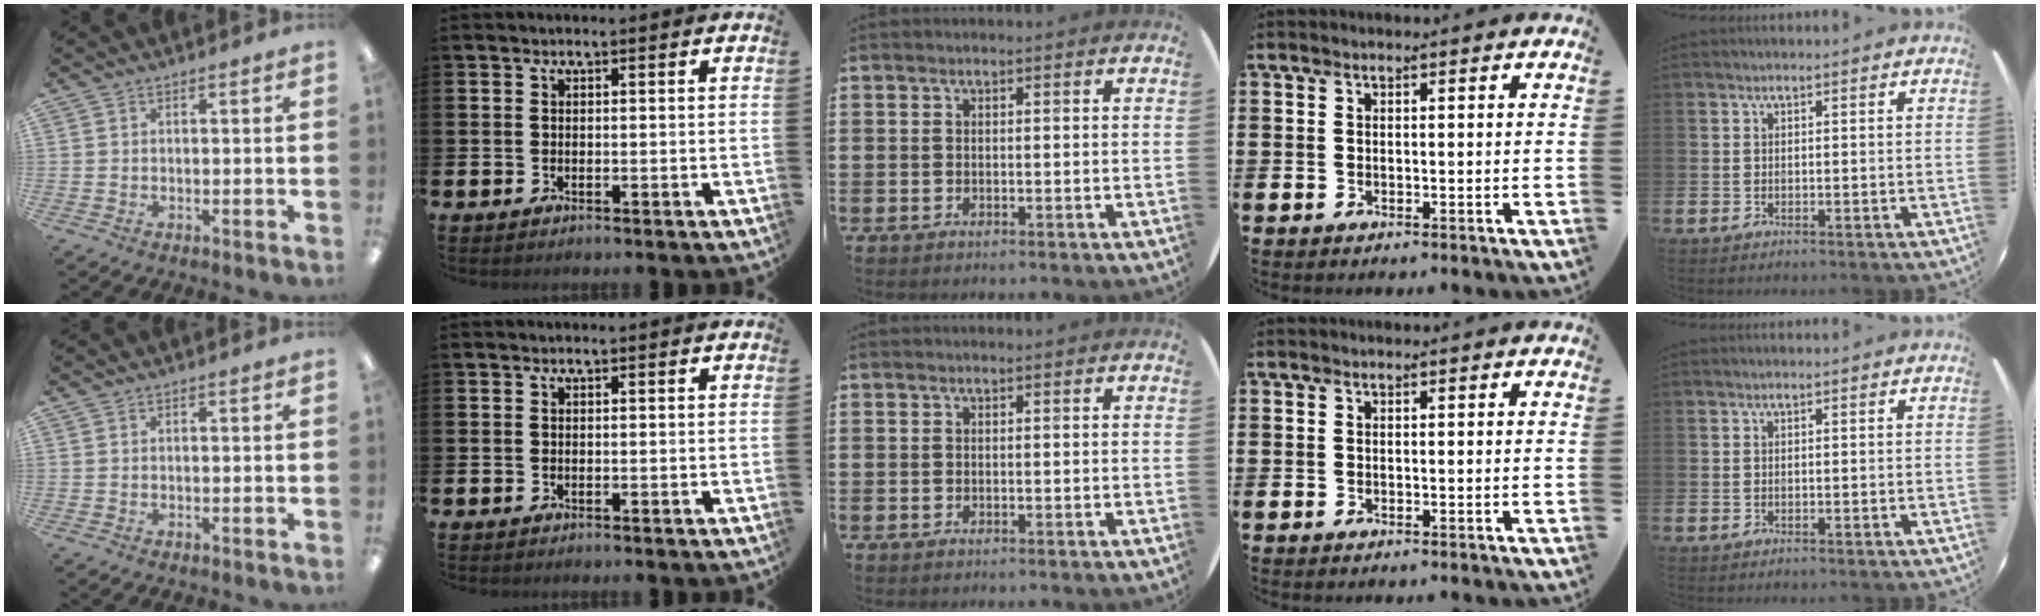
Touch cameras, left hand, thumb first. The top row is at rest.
{}